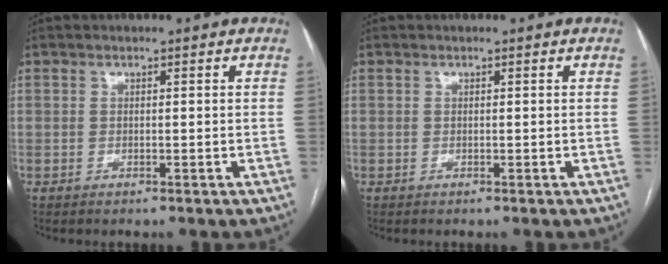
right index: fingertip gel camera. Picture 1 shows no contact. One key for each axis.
{"total": 0.0}